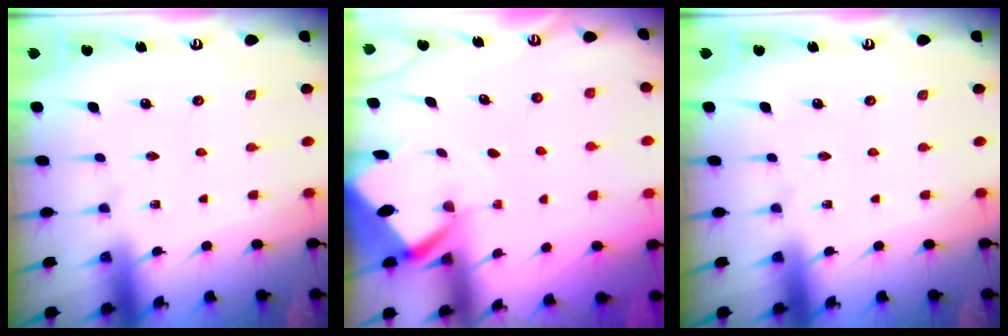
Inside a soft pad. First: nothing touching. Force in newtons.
{"total": 3.0, "press": 3.0, "slide": 0.4}
{"total": 0.0}